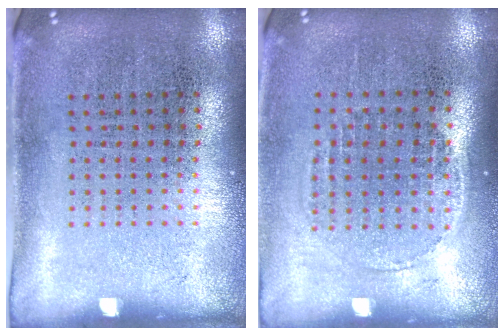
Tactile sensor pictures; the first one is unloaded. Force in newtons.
{"total": 1.3, "press": 1.1, "slide": 0.6}